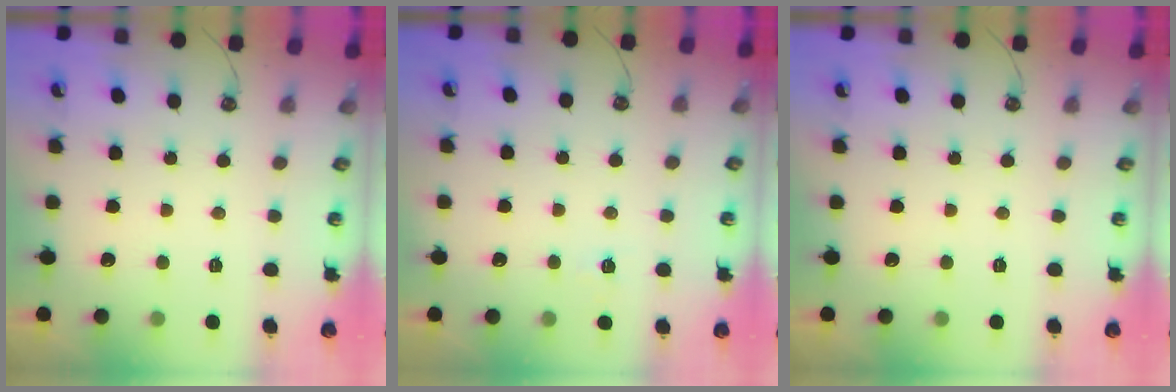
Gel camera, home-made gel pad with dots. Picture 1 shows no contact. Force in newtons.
{"total": 2.7, "press": 2.7, "slide": 0.3}
{"total": 0.0}